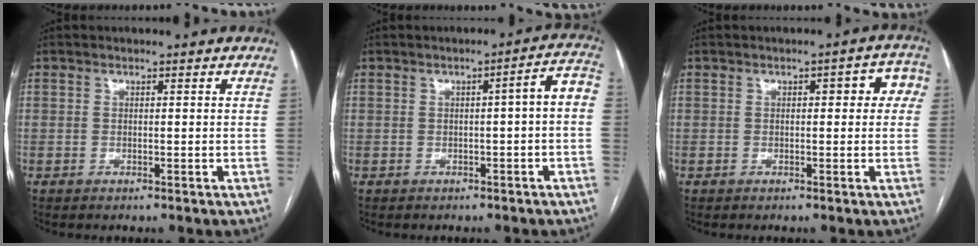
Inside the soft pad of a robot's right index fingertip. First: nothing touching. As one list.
[{"total": 4.6, "force": [-0.5, 0.3, 4.6], "torque": [-0.051, 0.017, -0.008]}, {"total": 4.7, "force": [0.8, 1.8, 4.2], "torque": [-0.036, 0.023, 0.003]}]